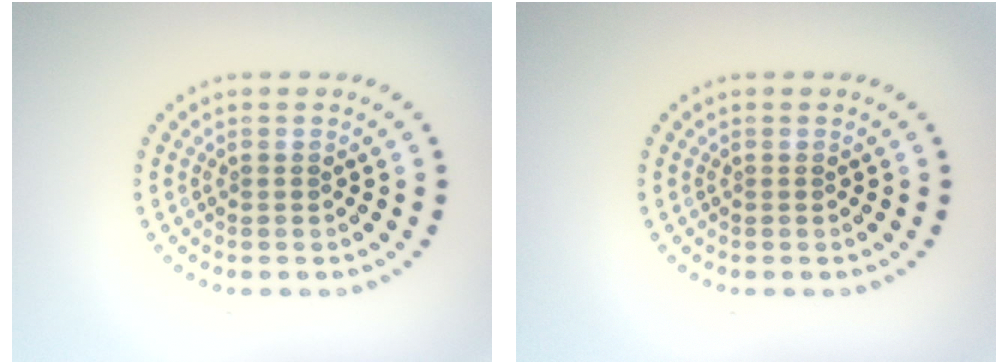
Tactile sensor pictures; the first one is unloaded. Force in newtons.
{"total": 0.0}